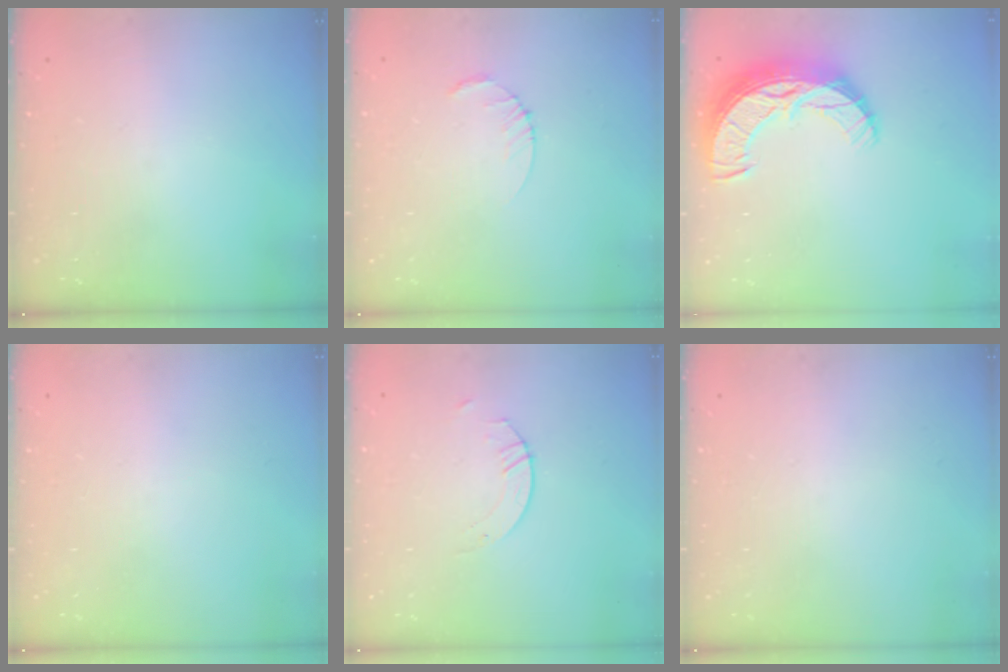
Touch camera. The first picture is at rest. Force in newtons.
{"total": 2.5, "press": 2.5, "slide": 0.3}
{"total": 15.2, "press": 15.2, "slide": 1.0}
{"total": 0.0}
{"total": 2.6, "press": 2.6, "slide": 0.2}
{"total": 0.0}